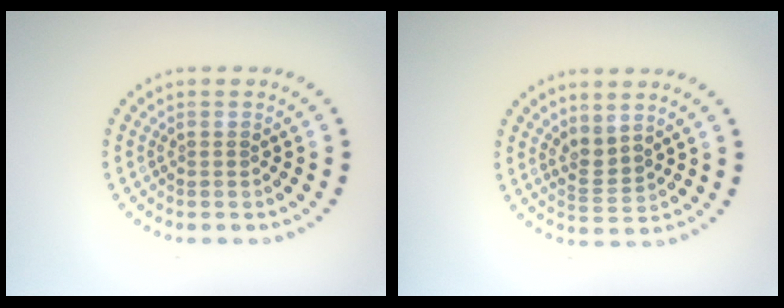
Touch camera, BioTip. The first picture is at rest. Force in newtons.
{"total": 2.1, "press": 1.5, "slide": 1.4}